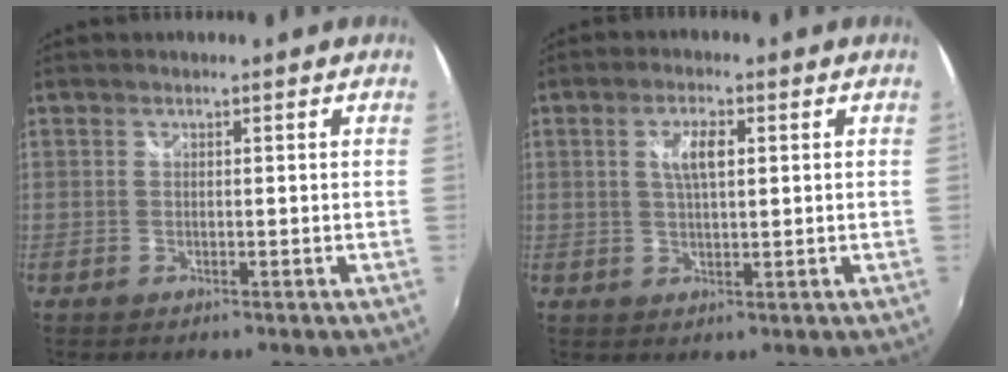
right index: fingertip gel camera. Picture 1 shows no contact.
{"total": 4.5, "force": [1.2, 1.6, 4.0], "torque": [-0.073, 0.003, 0.021]}